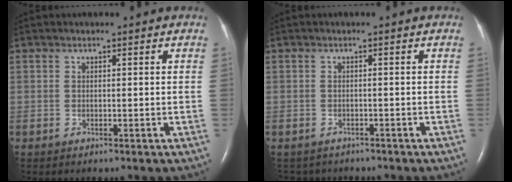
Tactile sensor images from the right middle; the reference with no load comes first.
{"total": 3.4, "force": [-3.1, 1.5, 0.2], "torque": [-0.005, 0.001, -0.040]}